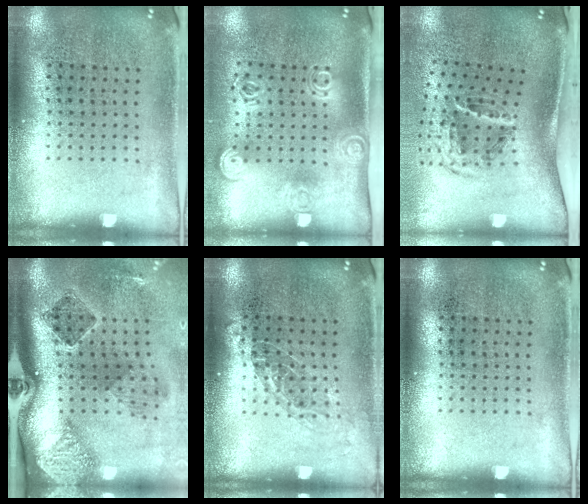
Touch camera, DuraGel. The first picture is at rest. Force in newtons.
{"total": 2.0, "press": 1.4, "slide": 1.4}
{"total": 2.1, "press": 1.2, "slide": 1.7}
{"total": 2.8, "press": 1.9, "slide": 2.1}
{"total": 1.0, "press": 0.9, "slide": 0.5}
{"total": 0.0}